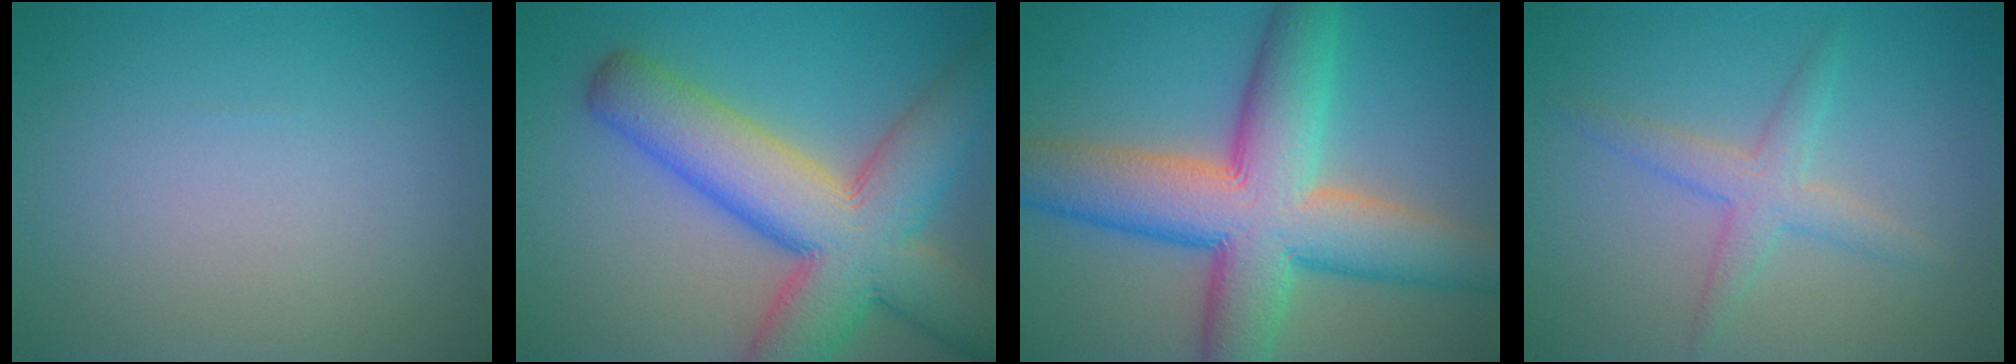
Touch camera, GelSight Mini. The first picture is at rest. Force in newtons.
{"total": 12.1, "press": 12.0, "slide": 0.5}
{"total": 12.1, "press": 12.1, "slide": 0.5}
{"total": 2.7, "press": 2.7, "slide": 0.1}